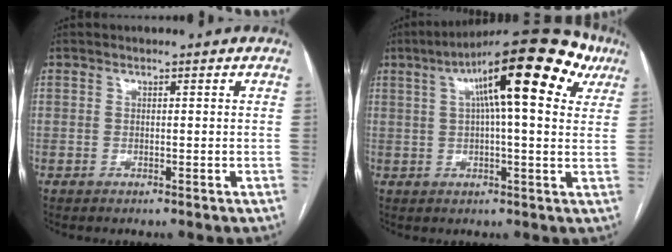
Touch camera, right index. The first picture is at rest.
{"total": 18.9, "force": [8.2, 4.0, 16.6], "torque": [-0.258, 0.054, 0.114]}